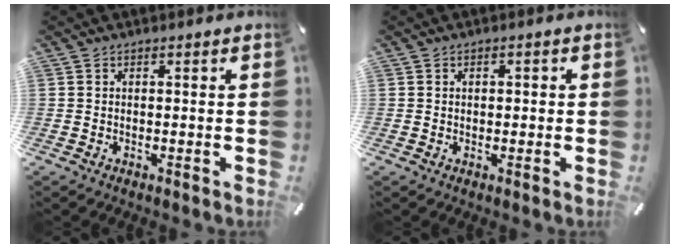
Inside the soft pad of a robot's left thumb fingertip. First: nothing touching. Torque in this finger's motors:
{"motor_torque": [-0.16, -0.12, -0.24, -0.14, 0.04]}